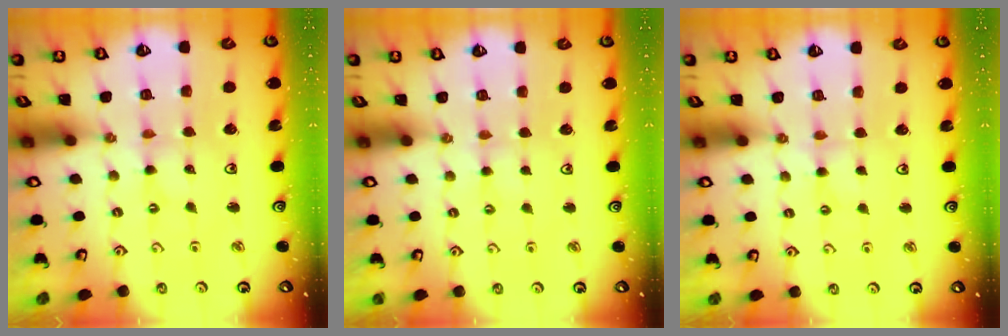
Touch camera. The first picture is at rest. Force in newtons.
{"total": 2.4, "press": 2.4, "slide": 0.4}
{"total": 2.3, "press": 2.3, "slide": 0.4}